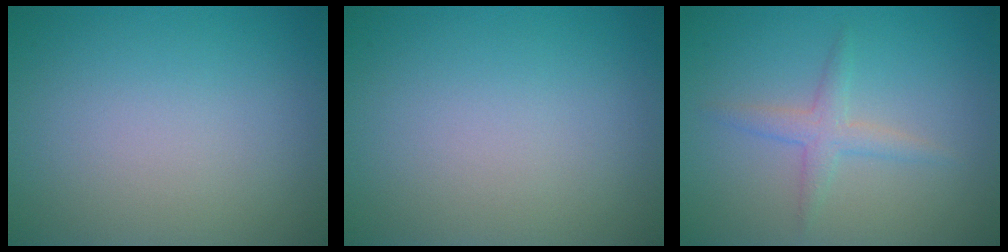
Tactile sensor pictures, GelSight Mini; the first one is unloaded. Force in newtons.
{"total": 0.0}
{"total": 2.0, "press": 2.0, "slide": 0.1}